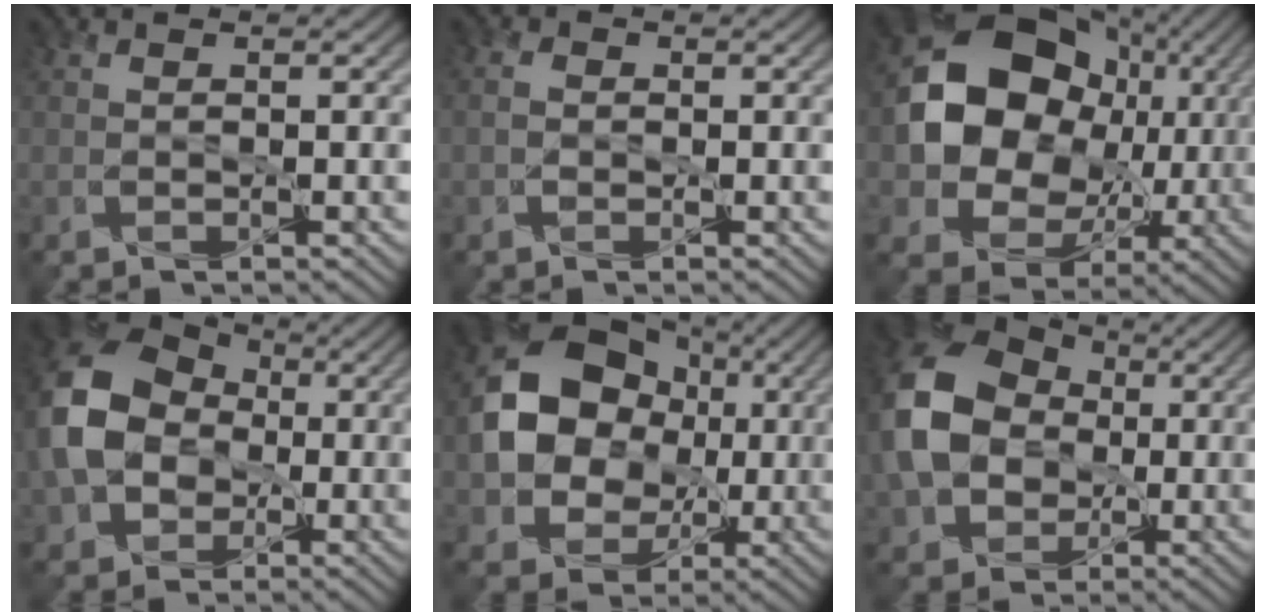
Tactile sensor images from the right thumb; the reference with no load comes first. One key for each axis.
{"total": 1.4, "fx": -0.5, "fy": 1.2, "fz": 0.6, "tx": -0.009, "ty": -0.003, "tz": -0.004}
{"total": 14.3, "fx": 0.9, "fy": 12.3, "fz": 7.3, "tx": -0.138, "ty": -0.010, "tz": 0.011}
{"total": 13.4, "fx": -0.6, "fy": 10.8, "fz": 7.9, "tx": -0.213, "ty": -0.014, "tz": -0.008}
{"total": 13.1, "fx": 0.3, "fy": 10.9, "fz": 7.2, "tx": -0.151, "ty": 0.000, "tz": -0.001}
{"total": 14.0, "fx": 0.0, "fy": 11.5, "fz": 8.1, "tx": -0.224, "ty": -0.013, "tz": 0.006}